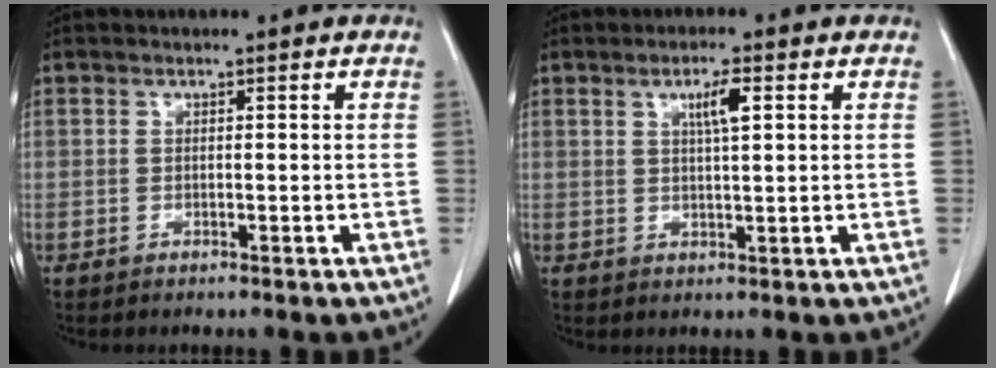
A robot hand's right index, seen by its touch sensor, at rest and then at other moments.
{"total": 3.7, "force": [1.4, 0.4, 3.4], "torque": [-0.057, 0.000, 0.024]}